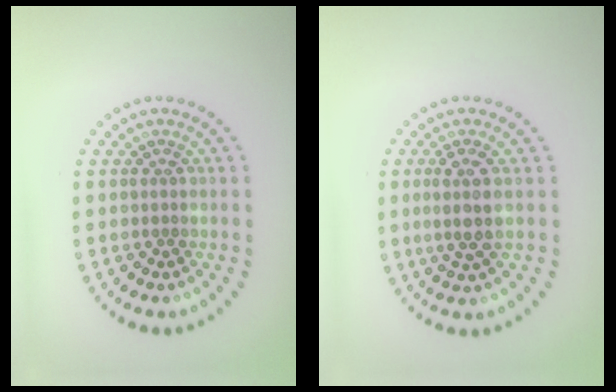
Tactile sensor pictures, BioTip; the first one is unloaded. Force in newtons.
{"total": 2.4, "press": 2.1, "slide": 1.2}